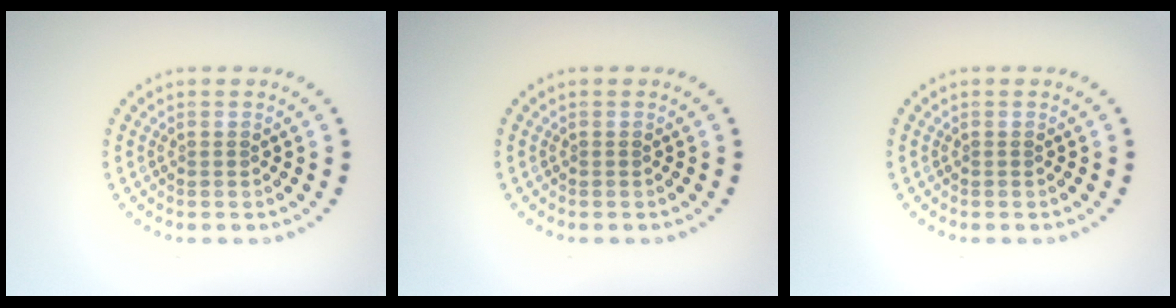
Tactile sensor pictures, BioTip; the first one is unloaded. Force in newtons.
{"total": 0.0}
{"total": 0.0}